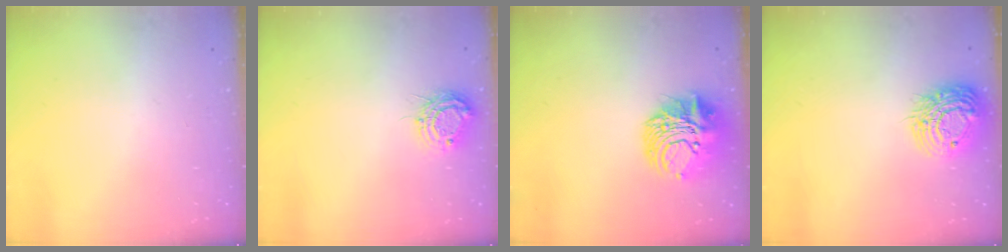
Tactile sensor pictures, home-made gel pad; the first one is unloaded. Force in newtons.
{"total": 8.8, "press": 8.8, "slide": 0.8}
{"total": 12.3, "press": 12.2, "slide": 1.6}
{"total": 15.3, "press": 15.2, "slide": 1.3}